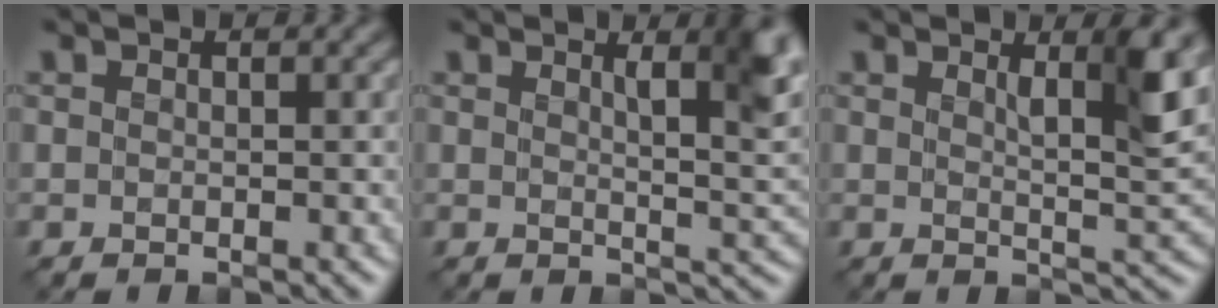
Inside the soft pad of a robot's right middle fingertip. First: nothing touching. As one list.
[{"total": 5.7, "force": [2.4, 1.6, 4.9], "torque": [-0.049, -0.002, 0.035]}, {"total": 5.1, "force": [2.0, 1.2, 4.6], "torque": [-0.065, -0.007, 0.032]}]